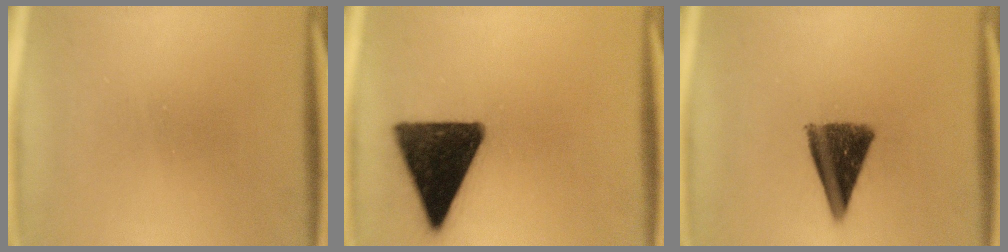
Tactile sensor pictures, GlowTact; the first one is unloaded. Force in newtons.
{"total": 15.6}
{"total": 10.6}